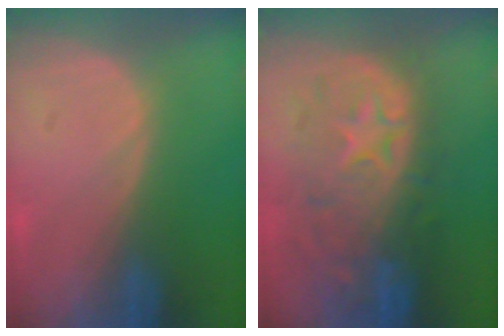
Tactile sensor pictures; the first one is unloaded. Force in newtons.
{"total": 11.1, "press": 9.7, "slide": 5.2}